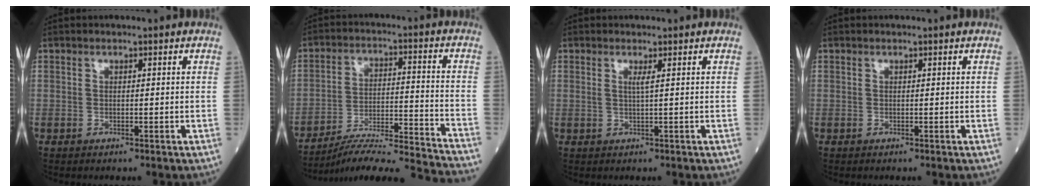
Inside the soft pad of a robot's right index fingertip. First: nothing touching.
{"total": 19.9, "force": [-18.8, -1.7, 6.5], "torque": [-0.080, -0.014, -0.275]}
{"total": 1.1, "force": [0.4, -0.3, 0.9], "torque": [-0.025, -0.002, 0.010]}
{"total": 0.0}